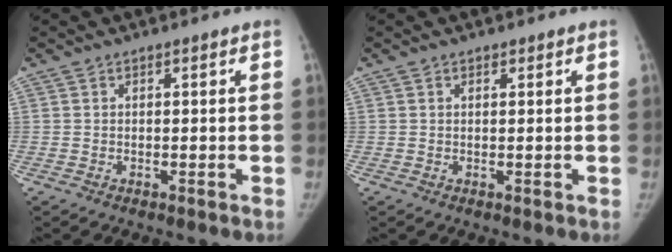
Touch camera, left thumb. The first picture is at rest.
{"total": 0.6, "force": [0.3, 0.3, 0.3], "torque": [-0.003, -0.001, 0.003]}